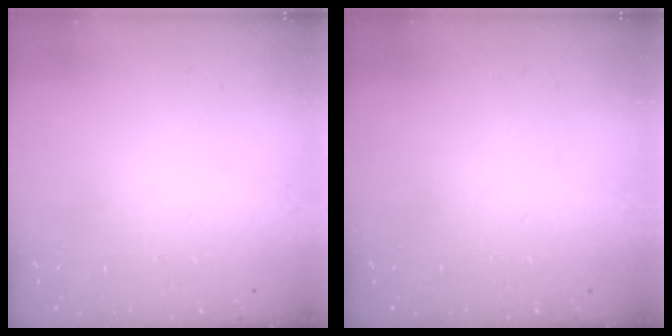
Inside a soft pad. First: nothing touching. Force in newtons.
{"total": 0.0}